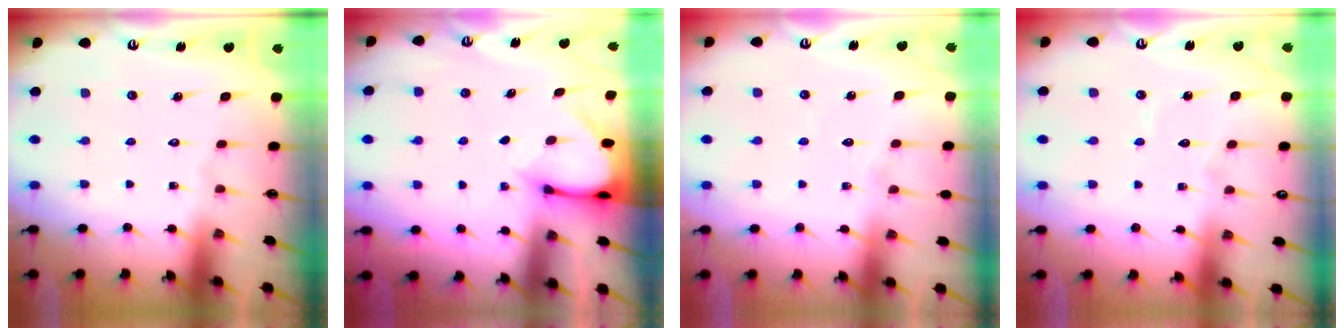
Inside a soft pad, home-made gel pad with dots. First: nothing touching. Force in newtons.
{"total": 2.9, "press": 2.9, "slide": 0.2}
{"total": 3.3, "press": 3.3, "slide": 0.4}
{"total": 3.4, "press": 3.4, "slide": 0.3}